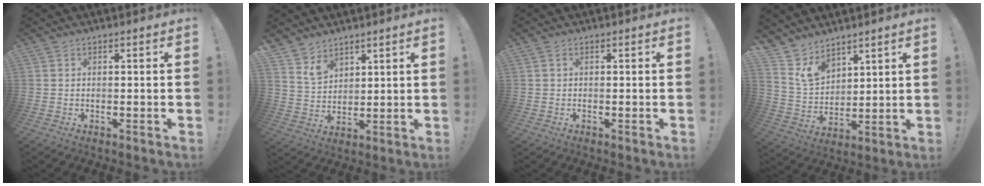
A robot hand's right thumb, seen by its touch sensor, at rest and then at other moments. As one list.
[{"total": 7.0, "force": [5.5, 4.1, 1.3], "torque": [-0.020, -0.046, 0.106]}, {"total": 0.5, "force": [0.1, 0.2, 0.5], "torque": [-0.004, -0.001, -0.001]}, {"total": 9.6, "force": [7.5, 5.5, 2.5], "torque": [-0.052, -0.055, 0.151]}]